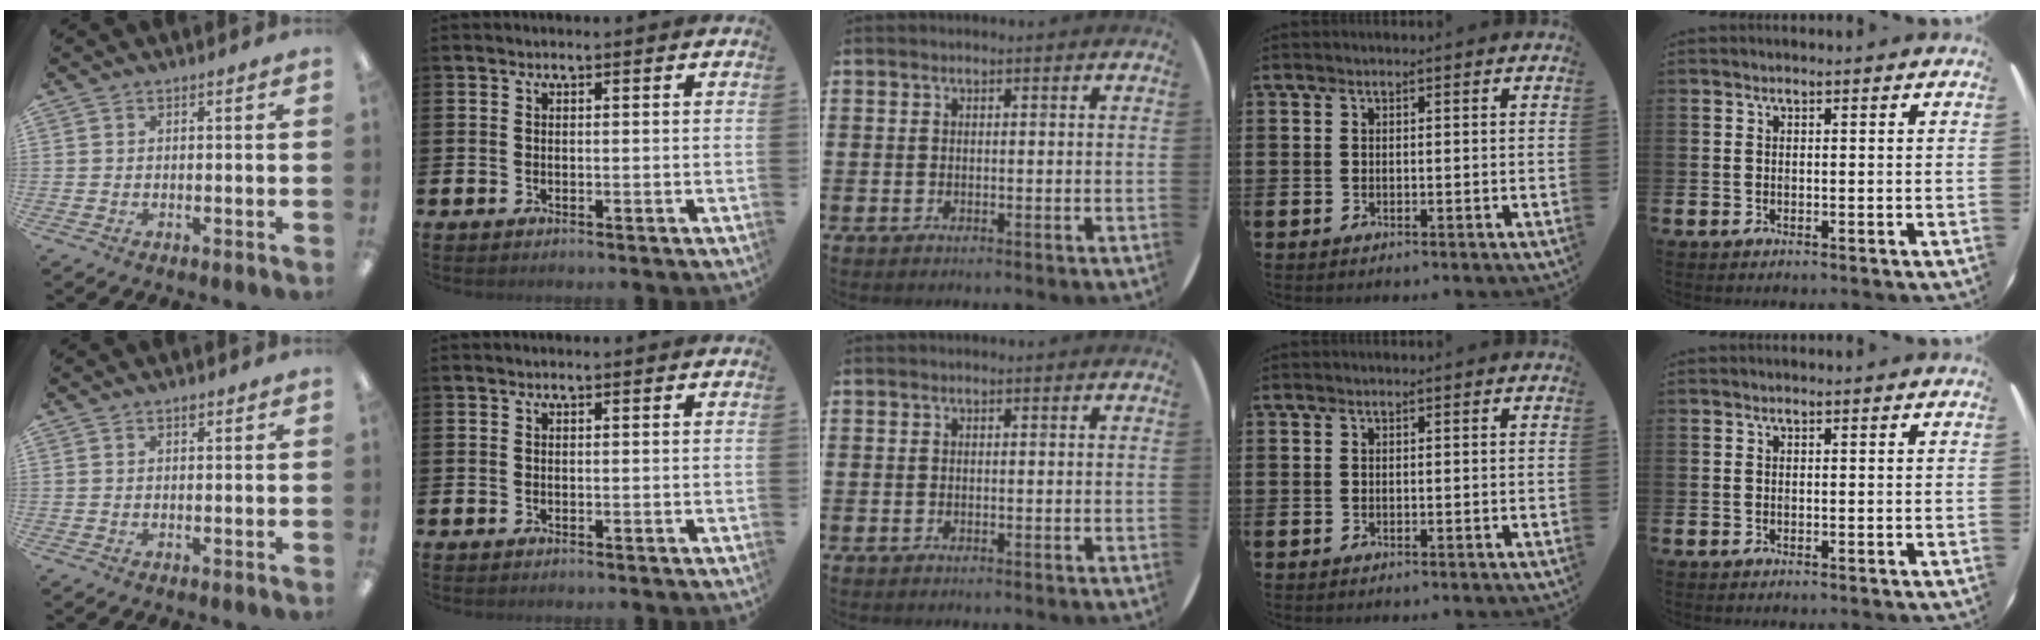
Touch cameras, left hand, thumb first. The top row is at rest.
{"thumb": {"total": 1.3, "force": [0.9, 0.7, 0.7], "torque": [0.002, -0.005, 0.012]}}